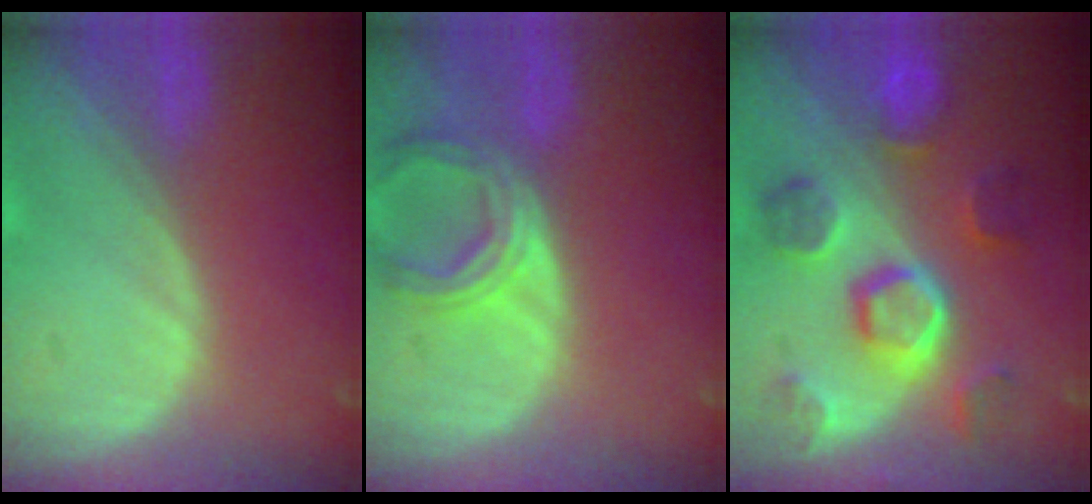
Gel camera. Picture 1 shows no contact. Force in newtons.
{"total": 6.2, "press": 5.7, "slide": 2.5}
{"total": 9.1, "press": 9.0, "slide": 1.4}